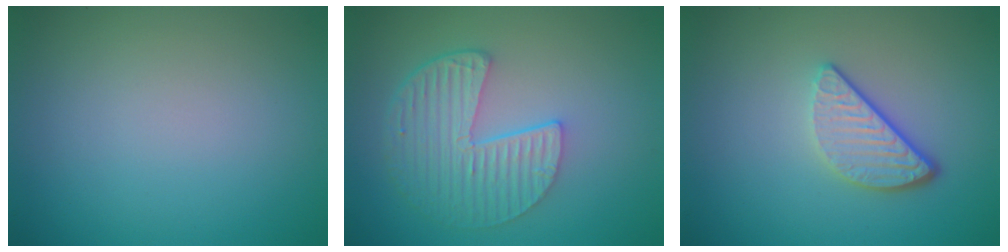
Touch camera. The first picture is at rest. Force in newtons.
{"total": 5.4, "press": 4.0, "slide": 3.6}
{"total": 3.3, "press": 2.6, "slide": 2.0}